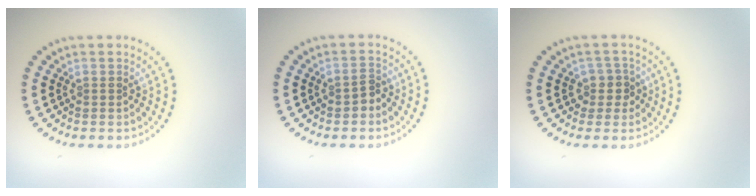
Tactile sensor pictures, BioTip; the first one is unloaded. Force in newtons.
{"total": 1.2, "press": 1.1, "slide": 0.4}
{"total": 1.9, "press": 1.6, "slide": 1.1}